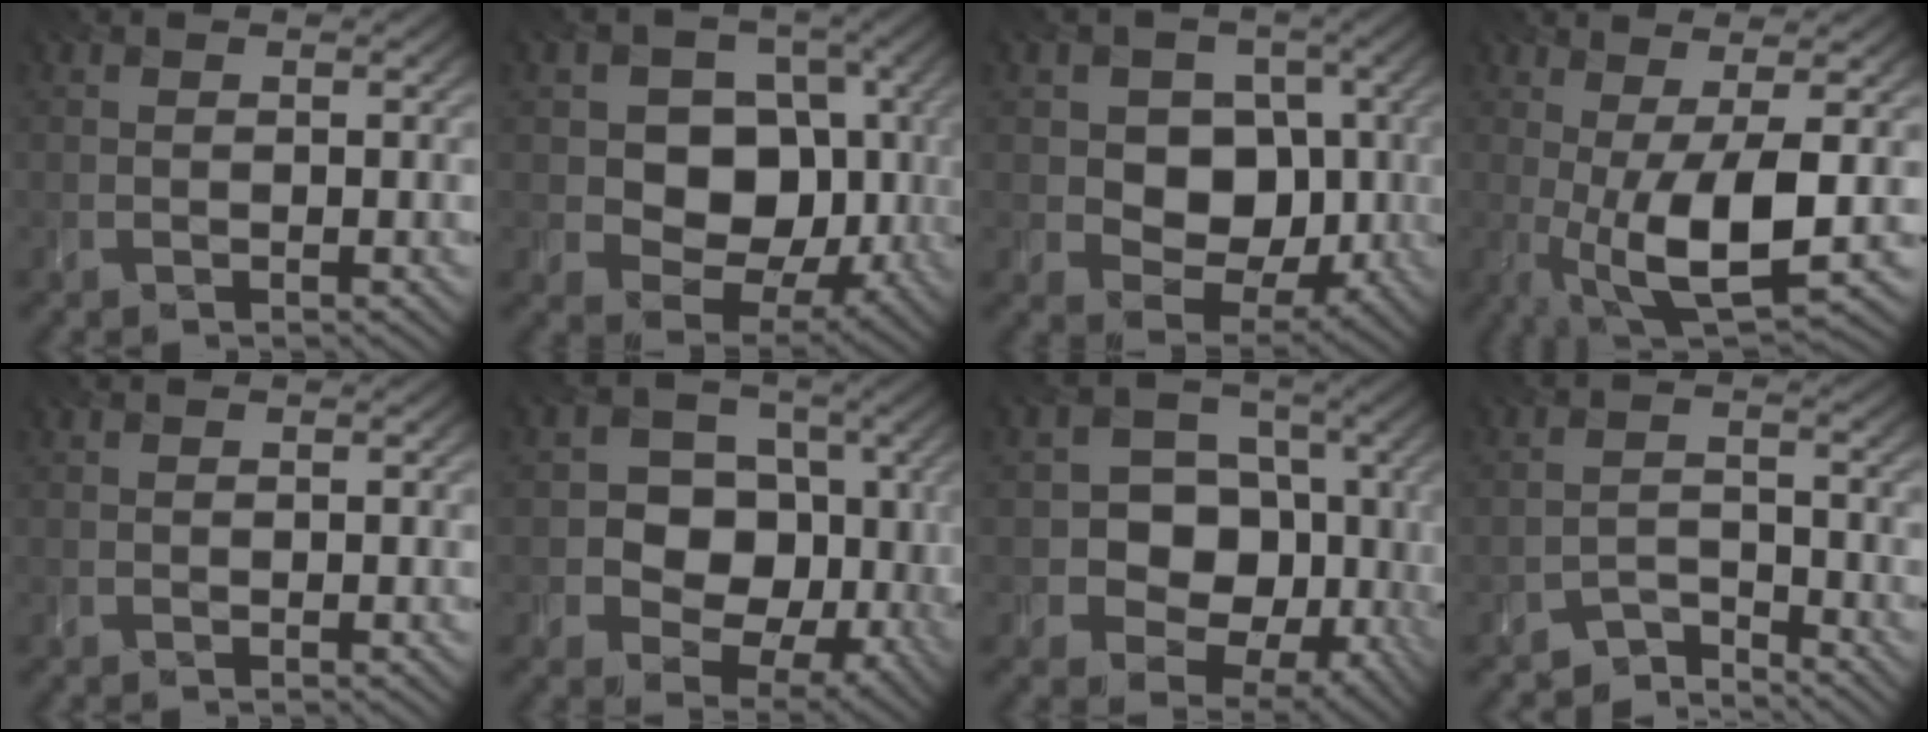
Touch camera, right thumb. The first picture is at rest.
{"total": 11.2, "force": [0.5, 9.2, 6.3], "torque": [-0.110, -0.013, -0.005]}
{"total": 8.9, "force": [0.3, 7.4, 4.9], "torque": [-0.086, -0.009, -0.010]}
{"total": 10.6, "force": [-1.0, 3.2, 10.1], "torque": [-0.192, -0.005, -0.009]}
{"total": 0.0}
{"total": 10.5, "force": [0.0, 8.7, 5.8], "torque": [-0.106, -0.023, -0.018]}
{"total": 11.3, "force": [-0.7, 9.6, 6.0], "torque": [-0.099, -0.024, -0.033]}
{"total": 3.4, "force": [-3.2, 0.8, 0.5], "torque": [-0.001, 0.003, -0.066]}